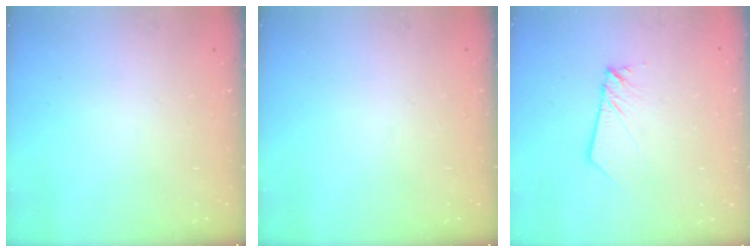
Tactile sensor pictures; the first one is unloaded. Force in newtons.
{"total": 0.0}
{"total": 3.0, "press": 3.0, "slide": 0.4}